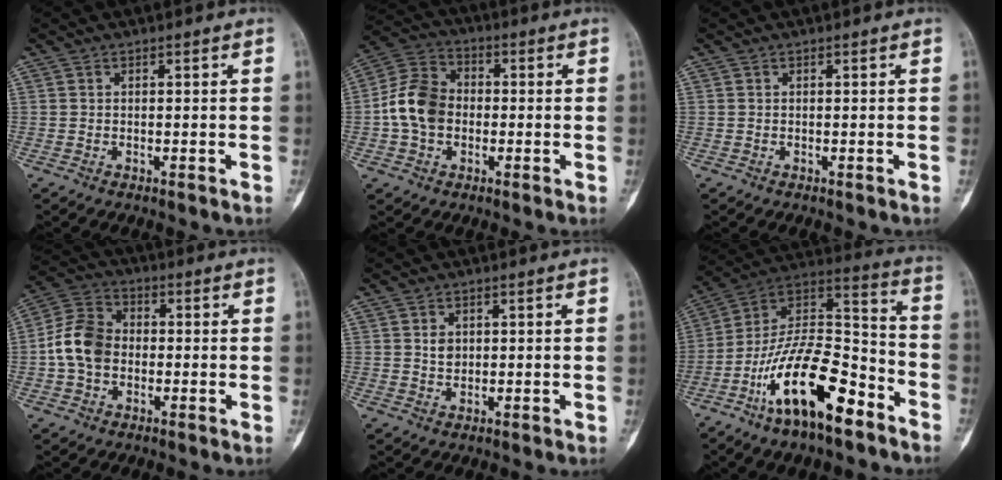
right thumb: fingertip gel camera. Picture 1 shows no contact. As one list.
[{"total": 10.5, "force": [-1.0, 8.0, 6.7], "torque": [-0.116, 0.027, -0.030]}, {"total": 0.0}, {"total": 9.5, "force": [-0.9, 7.2, 6.1], "torque": [-0.107, 0.025, -0.030]}, {"total": 2.1, "force": [0.4, 1.7, 1.3], "torque": [-0.013, -0.001, 0.008]}, {"total": 21.3, "force": [-11.8, 8.2, 15.7], "torque": [-0.275, 0.084, -0.206]}]